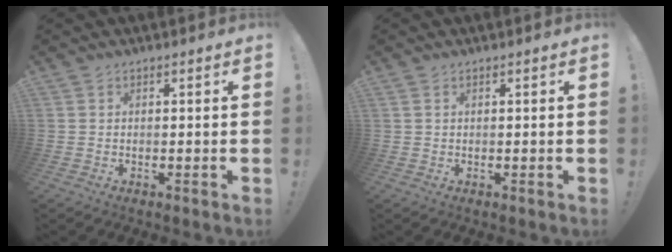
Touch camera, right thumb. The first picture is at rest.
{"total": 0.6, "force": [0.3, 0.3, 0.4], "torque": [-0.016, 0.003, 0.008]}